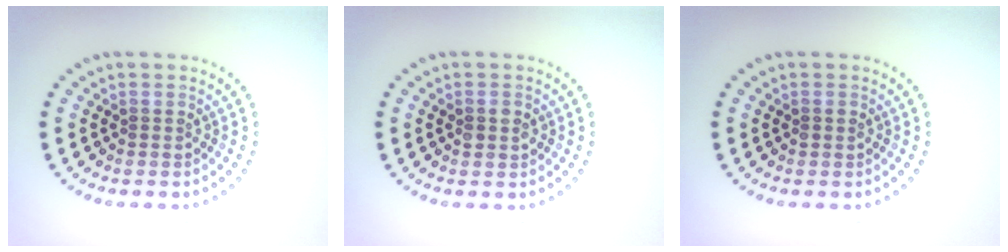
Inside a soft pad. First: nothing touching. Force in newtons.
{"total": 1.2, "press": 1.2, "slide": 0.1}
{"total": 0.7, "press": 0.7, "slide": 0.1}